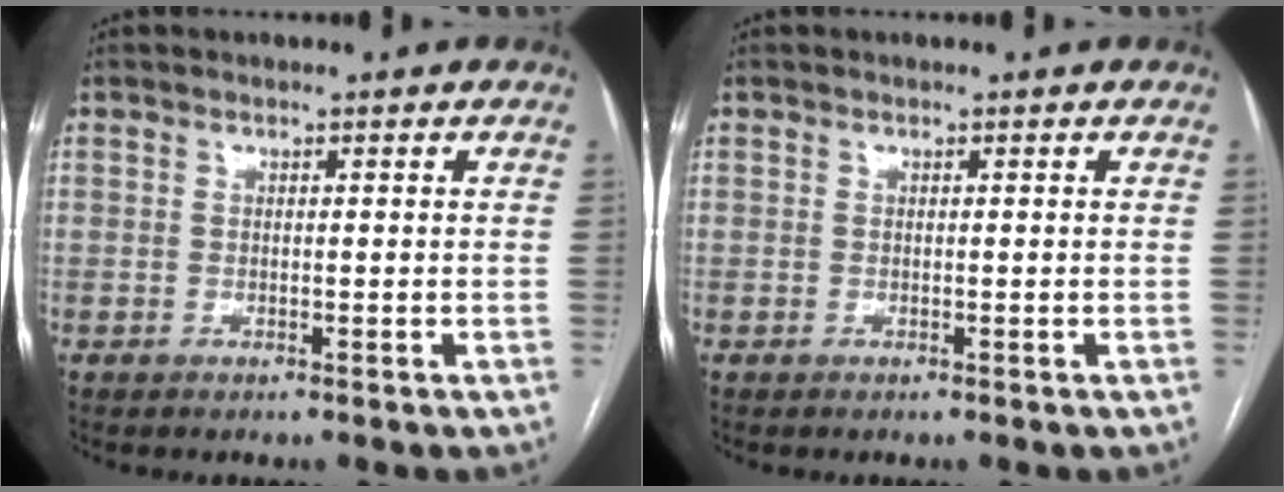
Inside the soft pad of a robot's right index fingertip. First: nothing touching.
{"total": 0.0}